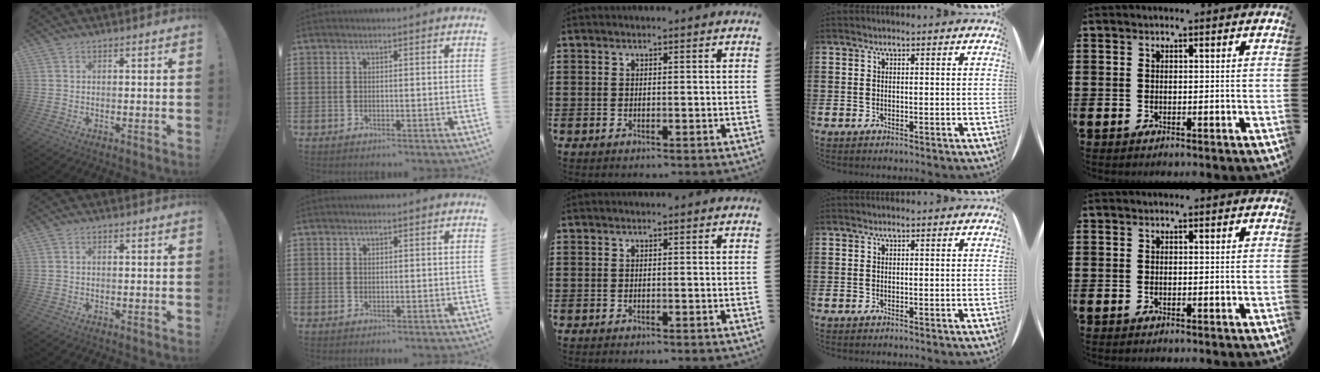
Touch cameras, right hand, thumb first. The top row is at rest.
{"thumb": {"total": 0.6, "force": [0.0, 0.4, 0.4], "torque": [0.000, -0.001, -0.002]}, "index": {"total": 0.5, "force": [0.4, 0.4, 0.1], "torque": [-0.003, 0.002, 0.008]}}